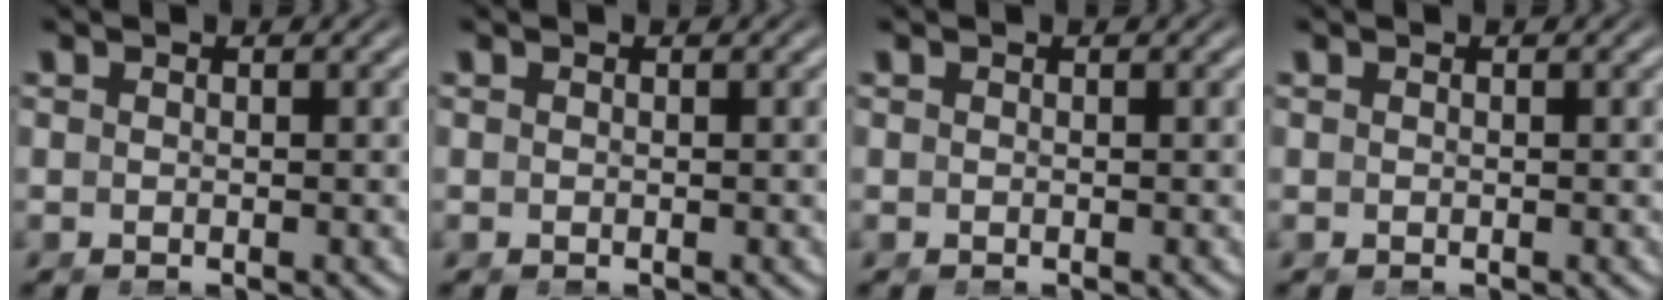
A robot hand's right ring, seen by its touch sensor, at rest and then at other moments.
{"total": 0.0}
{"total": 0.0}
{"total": 0.0}